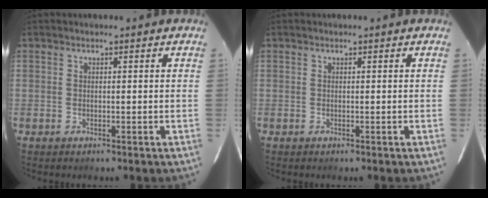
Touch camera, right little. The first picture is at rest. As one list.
[{"total": 0.0}]